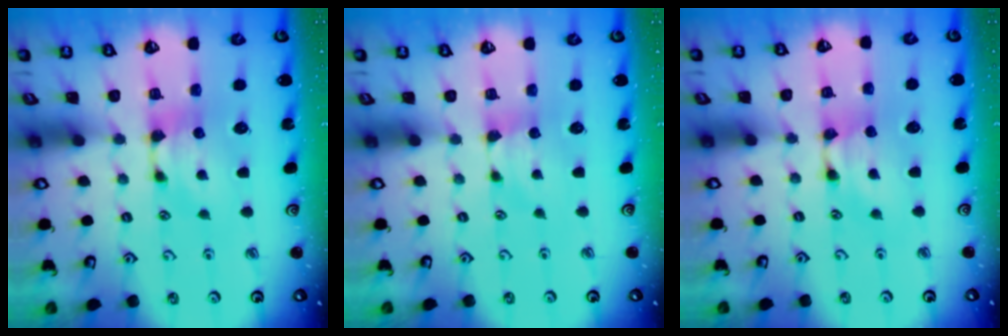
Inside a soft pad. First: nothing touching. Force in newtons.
{"total": 1.0, "press": 0.9, "slide": 0.3}
{"total": 1.8, "press": 1.8, "slide": 0.1}